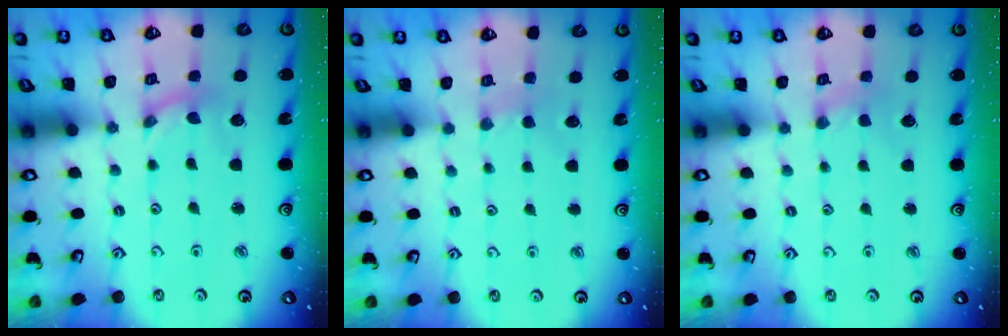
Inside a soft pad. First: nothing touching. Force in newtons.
{"total": 1.7, "press": 1.6, "slide": 0.4}
{"total": 1.1, "press": 1.0, "slide": 0.2}